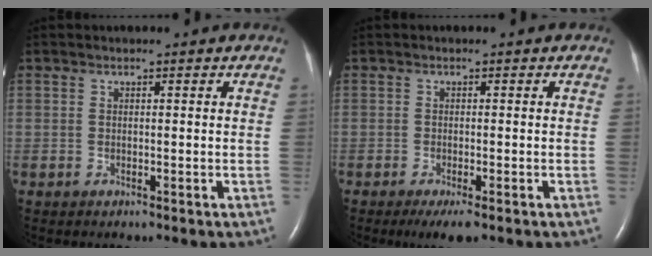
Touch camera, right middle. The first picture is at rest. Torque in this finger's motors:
{"motor_torque": [0.44, -0.32, 0.03, 0.02]}